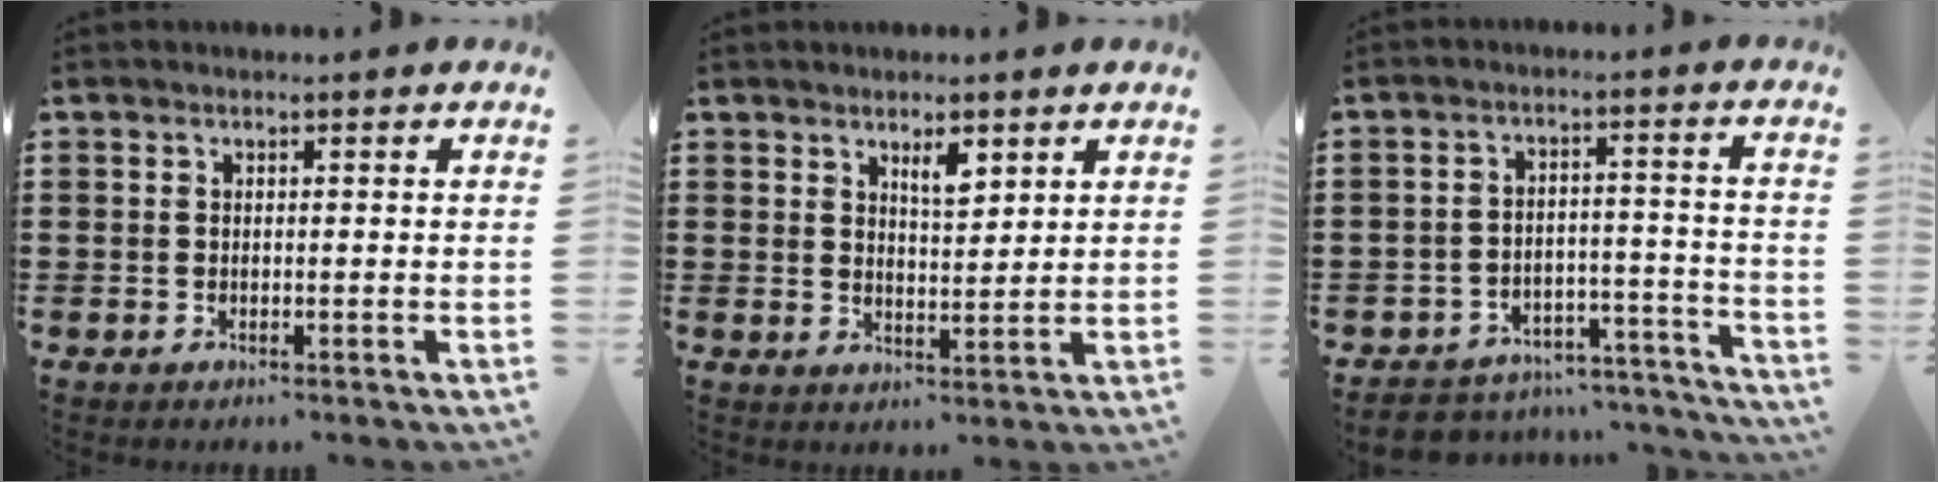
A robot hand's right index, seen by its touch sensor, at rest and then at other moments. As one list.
[{"total": 3.4, "force": [2.3, 1.1, 2.2], "torque": [-0.031, -0.002, 0.037]}, {"total": 4.6, "force": [-4.3, 1.2, 0.7], "torque": [-0.016, 0.008, -0.089]}]